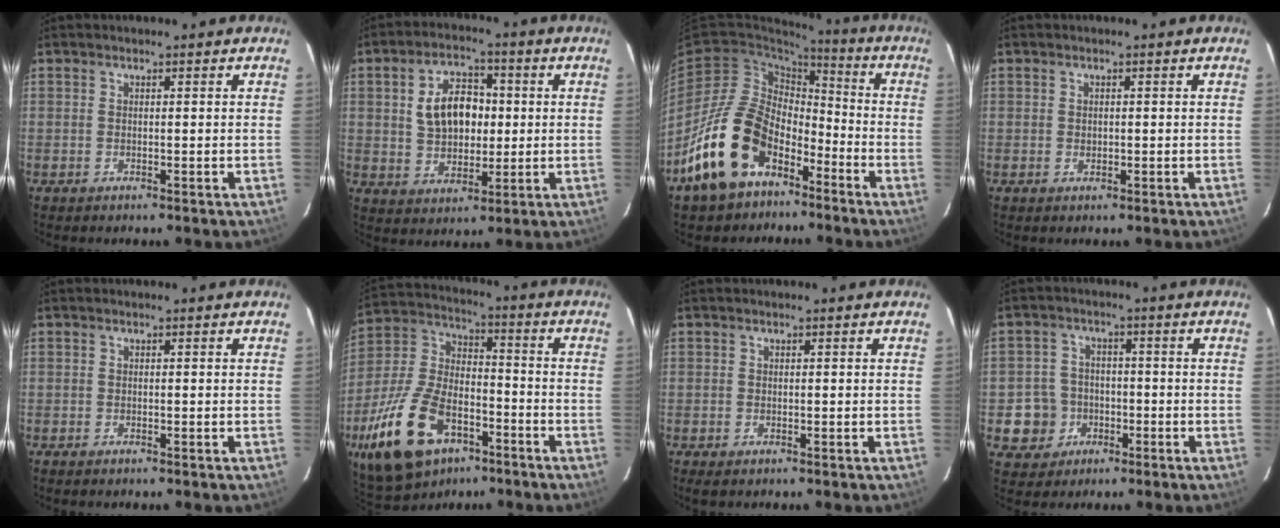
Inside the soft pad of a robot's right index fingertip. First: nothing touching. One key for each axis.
{"total": 10.5, "fx": 1.5, "fy": 7.0, "fz": 7.6, "tx": -0.143, "ty": 0.025, "tz": 0.035}
{"total": 19.1, "fx": -10.7, "fy": 11.8, "fz": 10.7, "tx": -0.210, "ty": 0.015, "tz": -0.176}
{"total": 0.9, "fx": 0.0, "fy": 0.7, "fz": 0.4, "tx": -0.006, "ty": 0.001, "tz": 0.001}
{"total": 0.6, "fx": -0.5, "fy": 0.2, "fz": 0.2, "tx": -0.005, "ty": -0.002, "tz": -0.011}
{"total": 22.7, "fx": -11.5, "fy": 12.6, "fz": 14.9, "tx": -0.323, "ty": -0.003, "tz": -0.196}
{"total": 1.0, "fx": -0.6, "fy": 0.5, "fz": 0.6, "tx": -0.011, "ty": -0.005, "tz": -0.012}
{"total": 6.9, "fx": -2.1, "fy": 6.5, "fz": 0.9, "tx": -0.030, "ty": 0.023, "tz": -0.029}